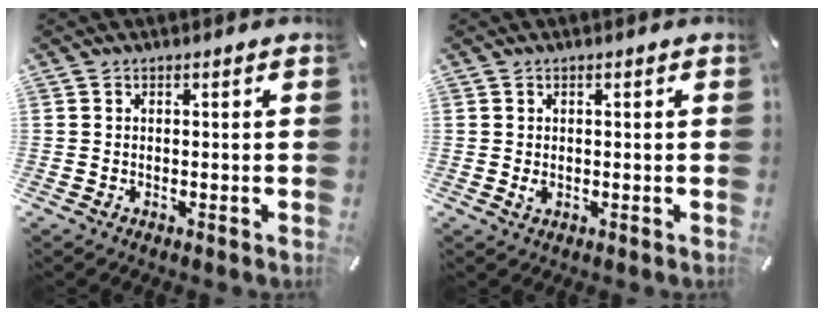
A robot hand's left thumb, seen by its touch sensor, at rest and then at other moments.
{"total": 1.0, "force": [0.0, 0.6, 0.7], "torque": [-0.015, 0.002, -0.001]}